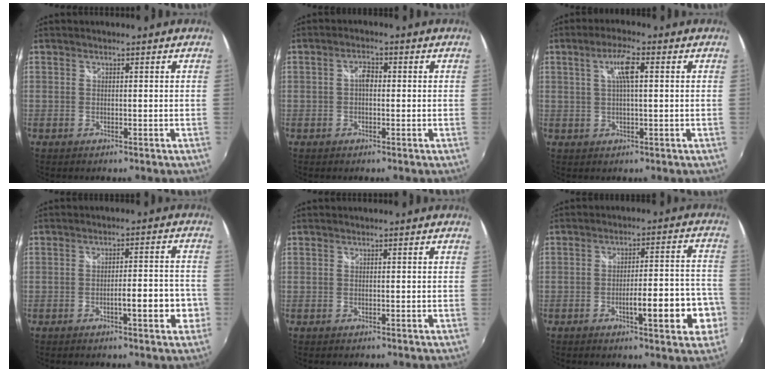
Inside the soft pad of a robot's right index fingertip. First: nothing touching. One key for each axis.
{"total": 2.3, "fx": -0.1, "fy": 1.3, "fz": 1.8, "tx": -0.032, "ty": 0.008, "tz": -0.007}
{"total": 5.1, "fx": 1.3, "fy": 0.7, "fz": 4.8, "tx": -0.092, "ty": 0.005, "tz": 0.024}
{"total": 6.5, "fx": -2.6, "fy": 1.3, "fz": 5.9, "tx": -0.091, "ty": 0.001, "tz": -0.033}
{"total": 0.0}
{"total": 11.4, "fx": -4.5, "fy": 2.0, "fz": 10.2, "tx": -0.156, "ty": -0.003, "tz": -0.058}